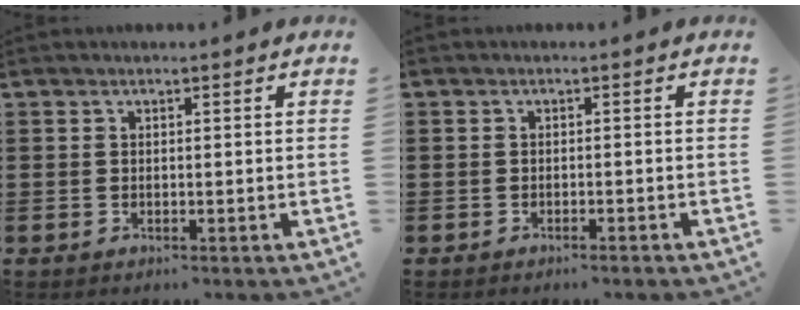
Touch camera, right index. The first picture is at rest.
{"total": 0.8, "force": [-0.7, 0.0, 0.2], "torque": [-0.007, -0.001, -0.015]}